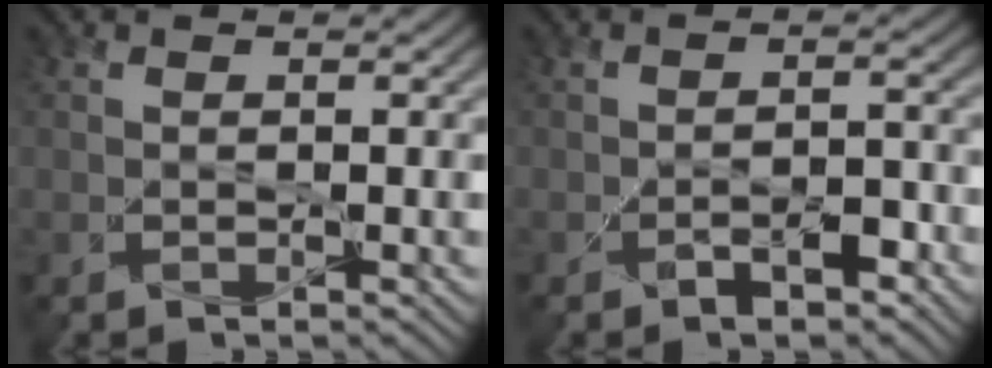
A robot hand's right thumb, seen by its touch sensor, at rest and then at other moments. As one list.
[{"total": 2.1, "force": [-1.4, 1.0, 1.3], "torque": [-0.020, 0.005, -0.023]}]